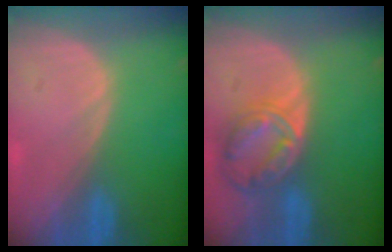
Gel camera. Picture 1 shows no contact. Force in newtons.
{"total": 8.2, "press": 7.0, "slide": 4.3}